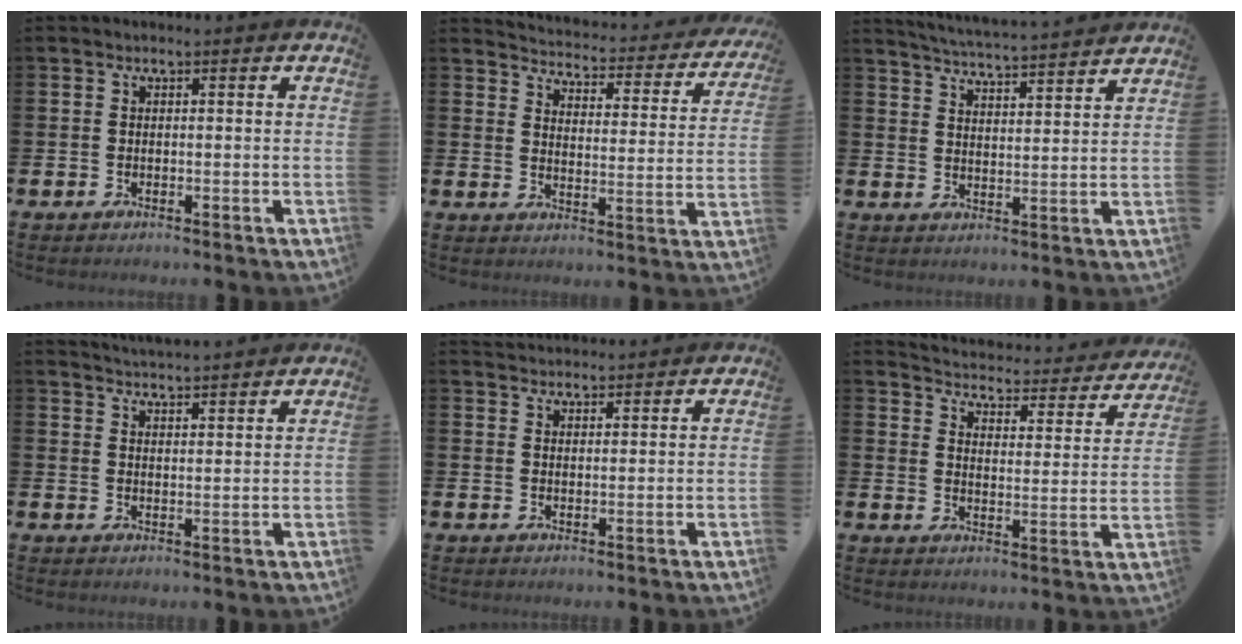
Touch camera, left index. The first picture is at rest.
{"total": 3.8, "force": [3.7, 0.7, 0.6], "torque": [-0.029, -0.041, 0.054]}
{"total": 5.0, "force": [5.0, -0.5, 0.6], "torque": [-0.031, -0.038, 0.086]}
{"total": 4.2, "force": [4.2, -0.4, -0.2], "torque": [-0.002, -0.026, 0.075]}
{"total": 2.7, "force": [2.7, 0.4, -0.1], "torque": [0.000, -0.011, 0.050]}
{"total": 4.0, "force": [3.8, 0.8, 0.6], "torque": [-0.030, -0.040, 0.057]}